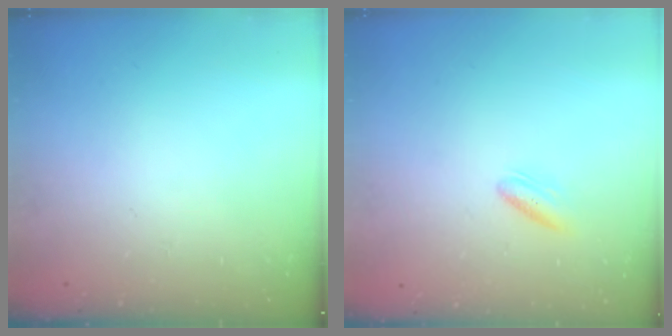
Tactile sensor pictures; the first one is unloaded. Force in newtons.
{"total": 3.9, "press": 3.8, "slide": 0.9}